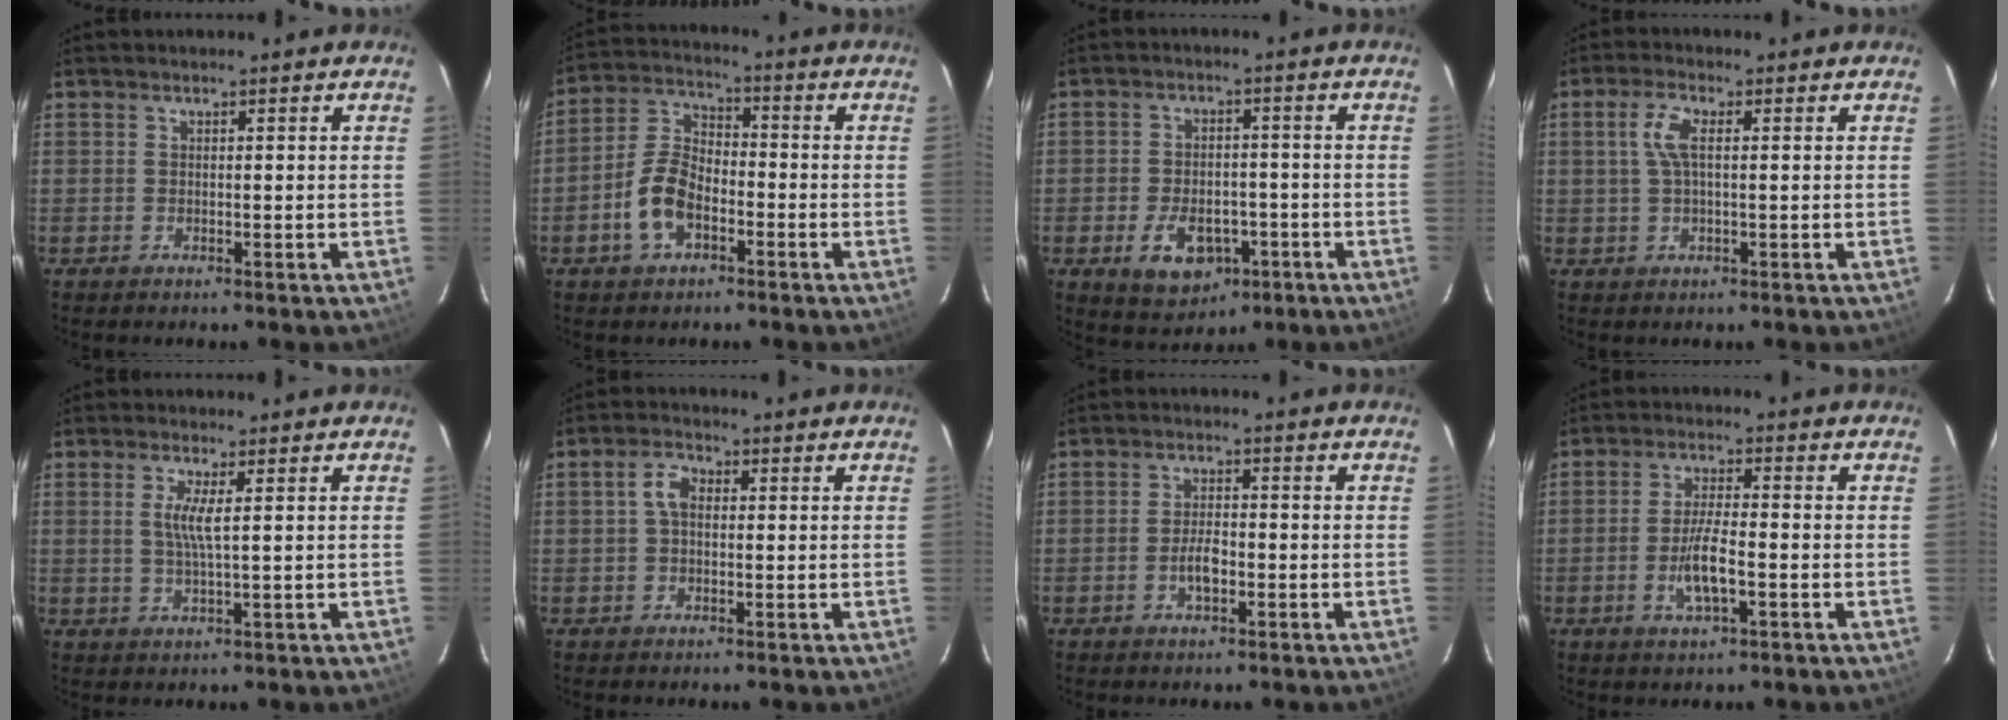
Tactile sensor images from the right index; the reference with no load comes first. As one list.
[{"total": 8.8, "force": [-4.0, 5.0, 6.1], "torque": [-0.128, 0.020, -0.074]}, {"total": 9.4, "force": [-4.1, 6.2, 5.7], "torque": [-0.122, -0.001, -0.052]}, {"total": 4.2, "force": [0.7, 1.4, 3.9], "torque": [-0.083, 0.007, 0.016]}, {"total": 3.5, "force": [0.8, -0.1, 3.4], "torque": [-0.069, -0.005, 0.013]}, {"total": 3.3, "force": [0.2, 2.2, 2.5], "torque": [-0.050, 0.012, 0.003]}, {"total": 3.7, "force": [-1.5, 1.6, 3.0], "torque": [-0.060, 0.005, -0.024]}, {"total": 6.4, "force": [-2.3, 1.4, 5.9], "torque": [-0.117, -0.001, -0.041]}]